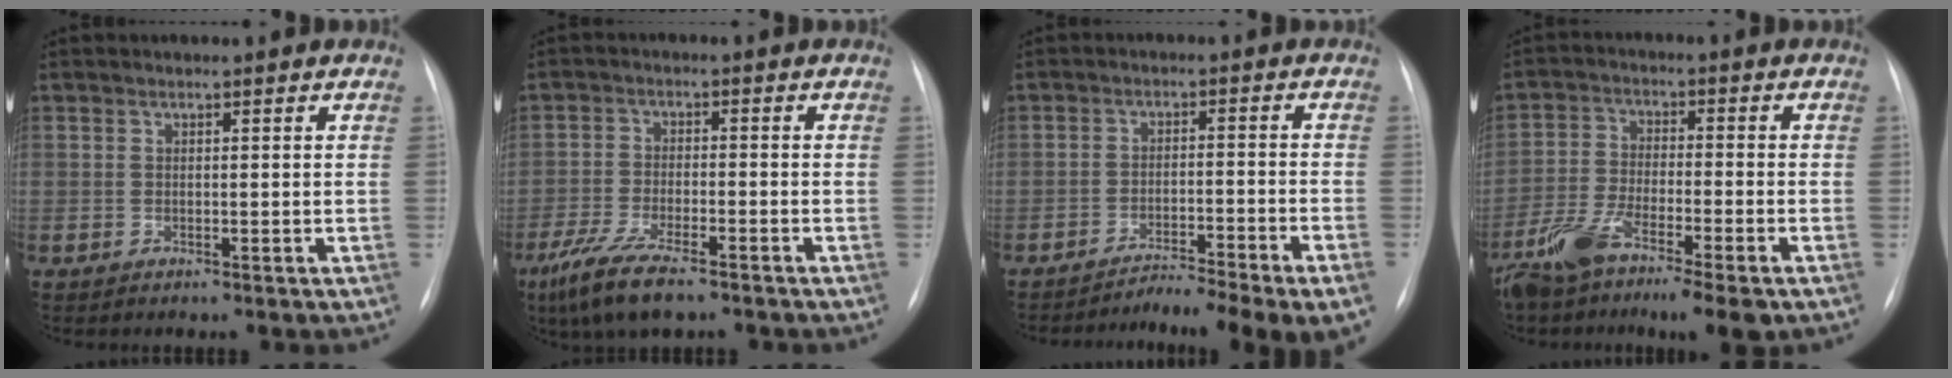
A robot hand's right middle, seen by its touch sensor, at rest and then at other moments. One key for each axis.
{"total": 9.0, "fx": -6.4, "fy": 1.9, "fz": 6.1, "tx": -0.120, "ty": -0.020, "tz": -0.108}
{"total": 11.7, "fx": -9.6, "fy": -0.7, "fz": 6.7, "tx": -0.085, "ty": -0.004, "tz": -0.141}
{"total": 10.6, "fx": -7.0, "fy": 2.1, "fz": 7.7, "tx": -0.147, "ty": -0.016, "tz": -0.125}